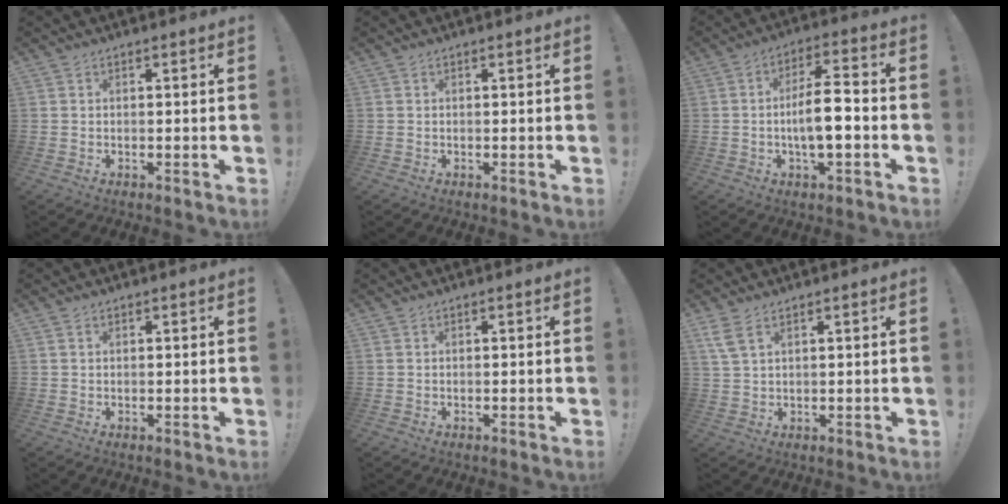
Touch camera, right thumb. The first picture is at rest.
{"total": 0.0}
{"total": 10.6, "force": [-2.3, 3.0, 9.9], "torque": [-0.187, 0.010, -0.048]}
{"total": 0.6, "force": [0.4, 0.4, 0.1], "torque": [0.006, -0.004, 0.007]}
{"total": 0.0}
{"total": 4.5, "force": [2.6, 1.6, 3.2], "torque": [-0.075, -0.001, 0.052]}